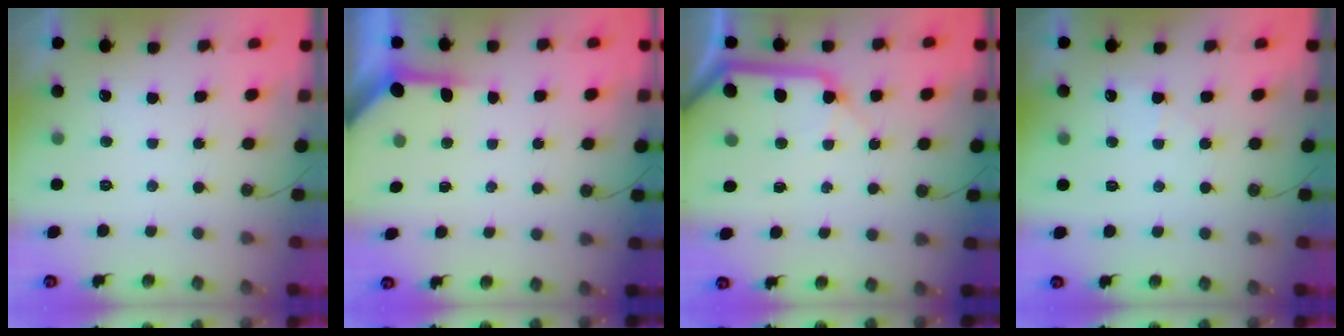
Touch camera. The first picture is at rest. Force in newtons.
{"total": 4.0, "press": 4.0, "slide": 0.5}
{"total": 12.8, "press": 12.8, "slide": 1.4}
{"total": 5.0, "press": 4.9, "slide": 0.7}